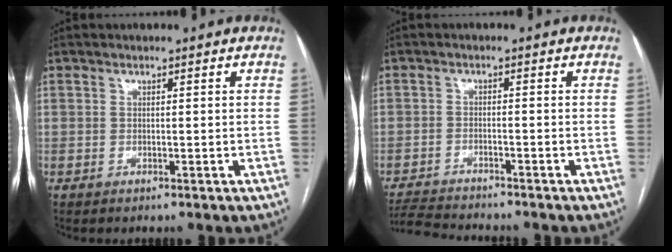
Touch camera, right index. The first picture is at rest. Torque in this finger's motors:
{"motor_torque": [-1.22, -0.69, -1.05, -0.21]}